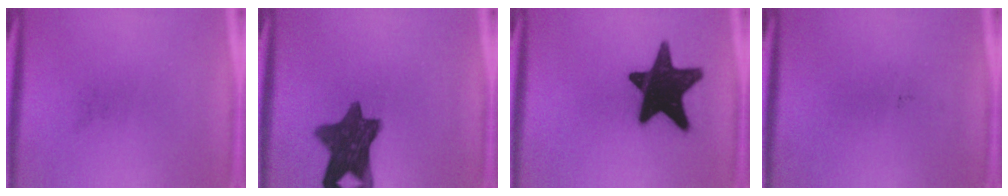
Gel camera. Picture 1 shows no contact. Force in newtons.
{"total": 11.3}
{"total": 18.8}
{"total": 0.0}